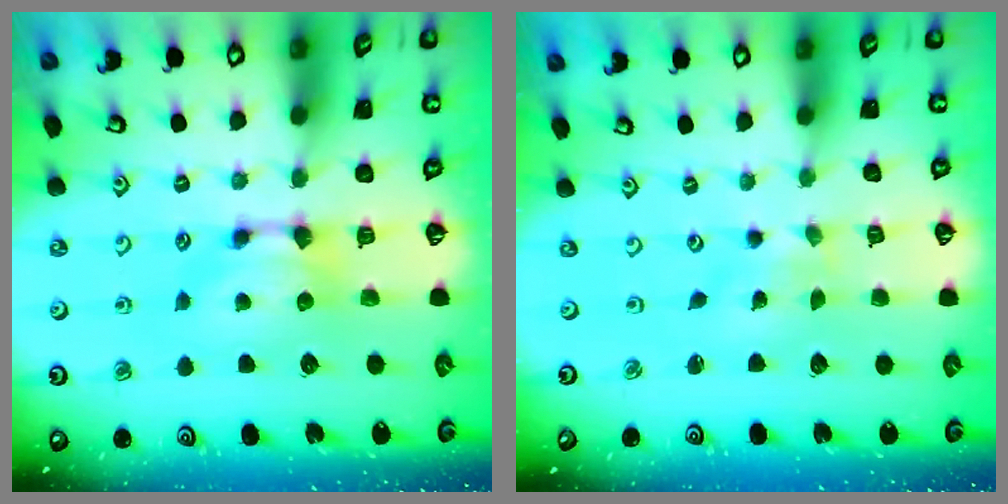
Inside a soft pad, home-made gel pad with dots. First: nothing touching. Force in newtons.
{"total": 5.4, "press": 5.4, "slide": 0.7}